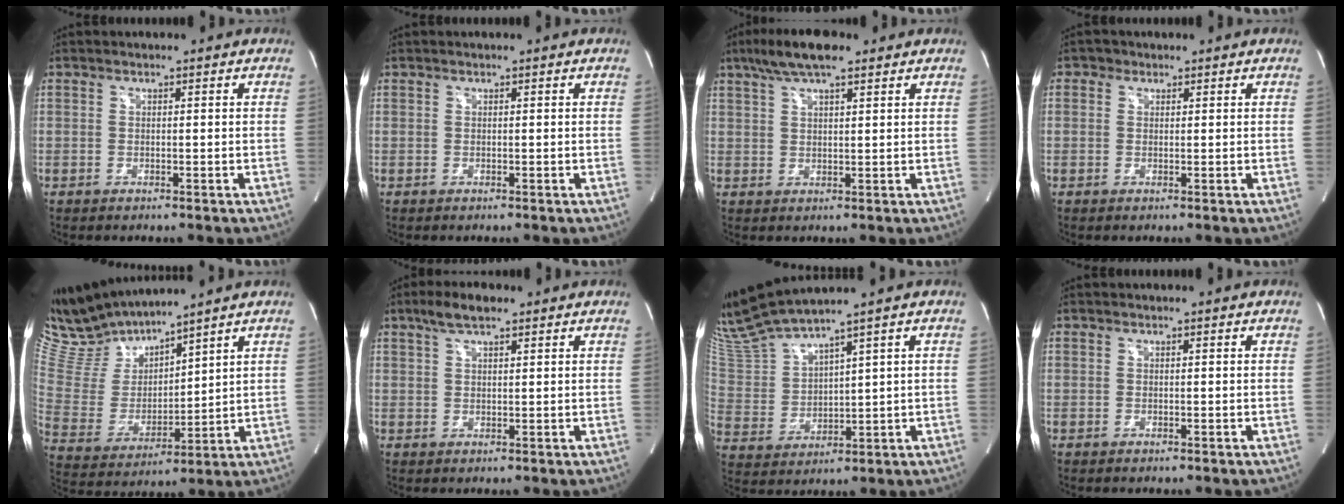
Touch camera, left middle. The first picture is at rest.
{"total": 0.0}
{"total": 7.8, "force": [5.5, 1.6, 5.4], "torque": [-0.108, 0.022, 0.097]}
{"total": 1.3, "force": [0.7, 1.0, 0.2], "torque": [0.001, 0.002, 0.008]}
{"total": 11.6, "force": [11.2, 1.0, 2.6], "torque": [-0.075, -0.001, 0.242]}
{"total": 4.7, "force": [3.2, 1.3, 3.1], "torque": [-0.069, 0.014, 0.060]}
{"total": 9.4, "force": [8.6, -1.0, 3.7], "torque": [-0.092, -0.001, 0.186]}
{"total": 0.0}